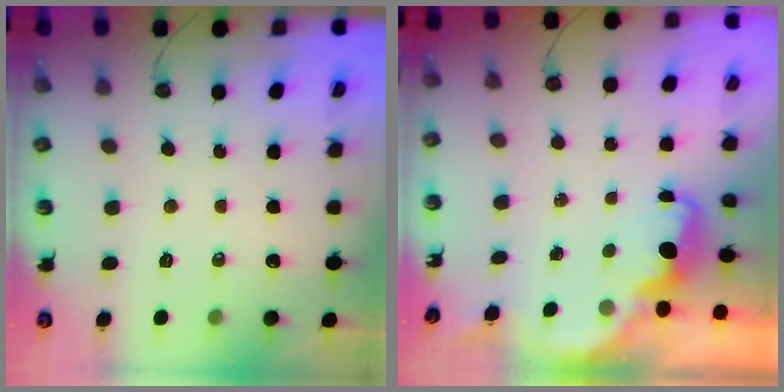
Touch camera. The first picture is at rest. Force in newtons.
{"total": 2.3, "press": 2.2, "slide": 0.6}